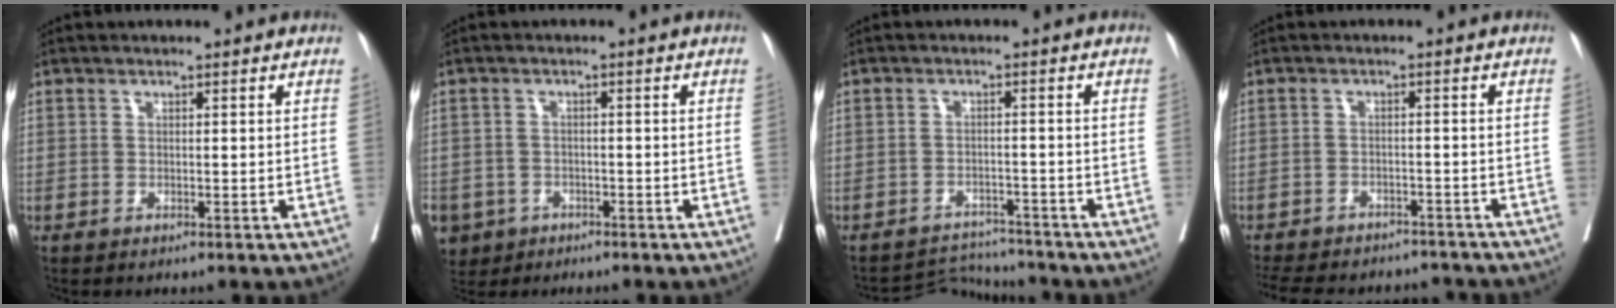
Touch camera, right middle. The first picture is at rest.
{"total": 7.6, "force": [-3.9, 6.4, 1.6], "torque": [-0.055, 0.004, -0.063]}
{"total": 4.6, "force": [-4.1, 0.1, -2.1], "torque": [0.040, 0.008, -0.061]}
{"total": 15.7, "force": [-13.7, 6.2, 4.7], "torque": [-0.115, 0.000, -0.173]}